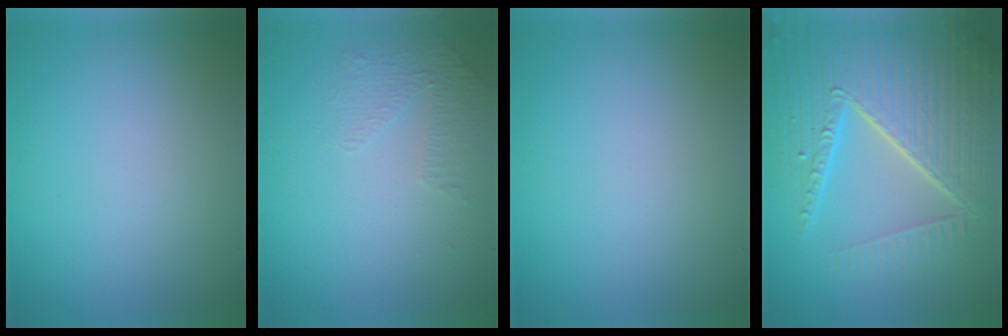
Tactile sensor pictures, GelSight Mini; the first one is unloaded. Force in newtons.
{"total": 1.4, "press": 0.8, "slide": 1.1}
{"total": 0.0}
{"total": 8.5, "press": 6.0, "slide": 6.1}